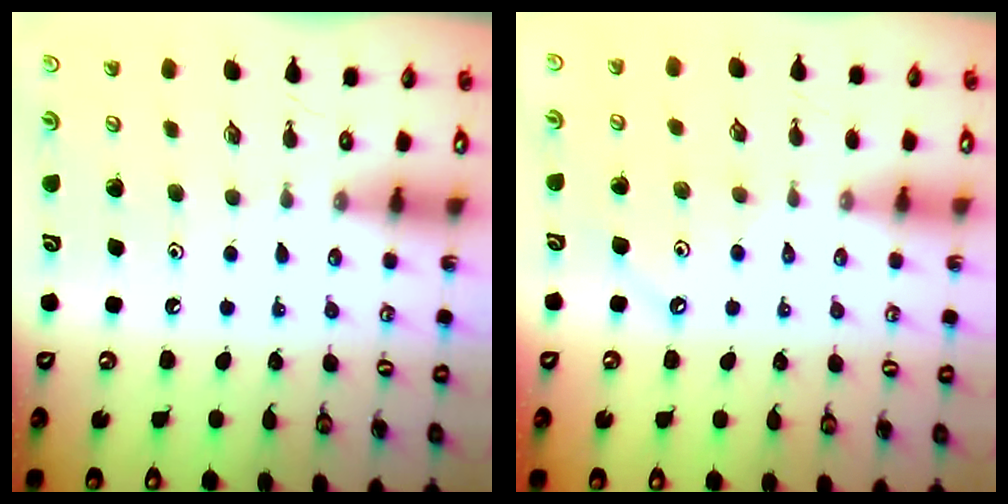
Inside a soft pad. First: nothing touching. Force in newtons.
{"total": 2.6, "press": 2.6, "slide": 0.3}